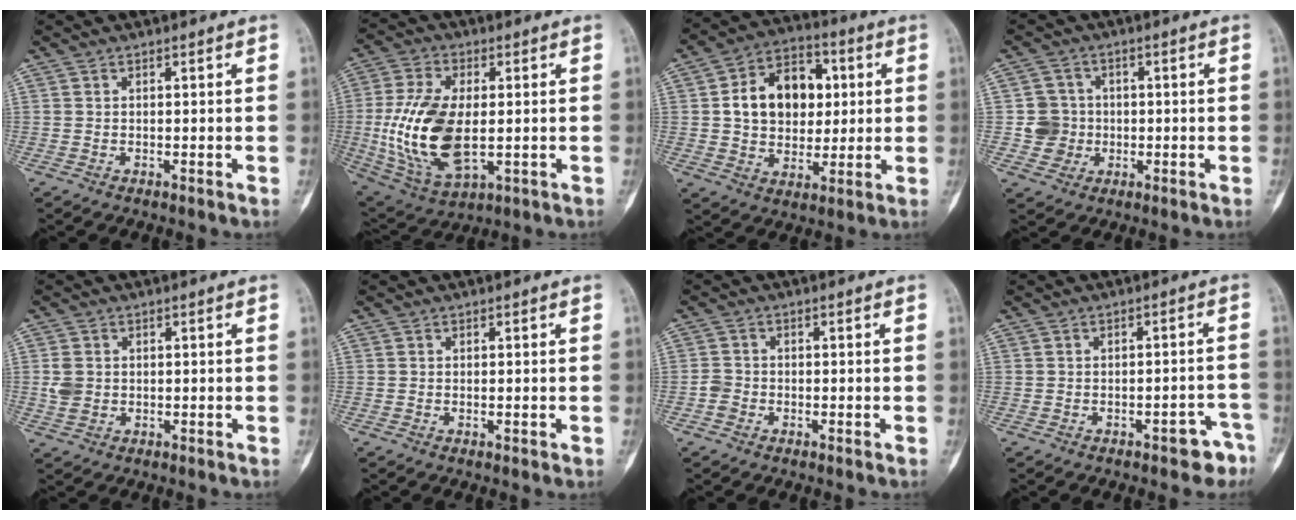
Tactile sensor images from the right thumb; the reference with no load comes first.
{"total": 17.7, "force": [-0.8, 9.4, 15.0], "torque": [-0.304, -0.007, -0.003]}
{"total": 15.4, "force": [2.4, 11.1, 10.3], "torque": [-0.123, 0.011, 0.037]}
{"total": 5.6, "force": [-0.4, 5.5, 0.7], "torque": [0.016, 0.011, -0.010]}
{"total": 3.4, "force": [0.2, 2.7, 2.0], "torque": [-0.039, 0.002, 0.009]}
{"total": 0.8, "force": [-0.2, 0.3, 0.7], "torque": [-0.008, -0.002, -0.003]}
{"total": 1.9, "force": [-0.9, 1.6, 0.7], "torque": [-0.009, 0.010, -0.022]}
{"total": 5.2, "force": [-3.3, 2.3, 3.2], "torque": [-0.020, 0.033, -0.036]}